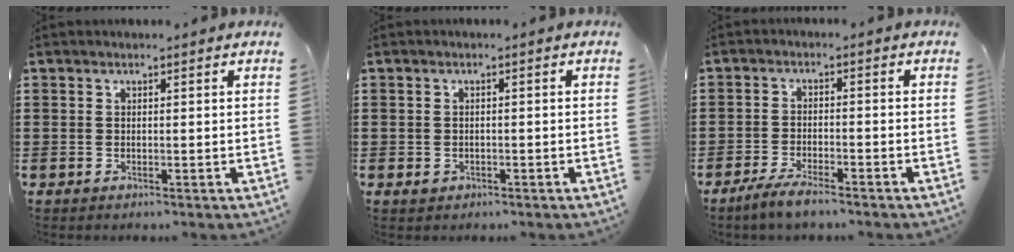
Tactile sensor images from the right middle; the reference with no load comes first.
{"total": 1.1, "force": [-0.6, 0.9, 0.4], "torque": [-0.008, 0.001, -0.013]}
{"total": 3.9, "force": [-3.3, 0.5, 1.9], "torque": [-0.044, -0.005, -0.068]}